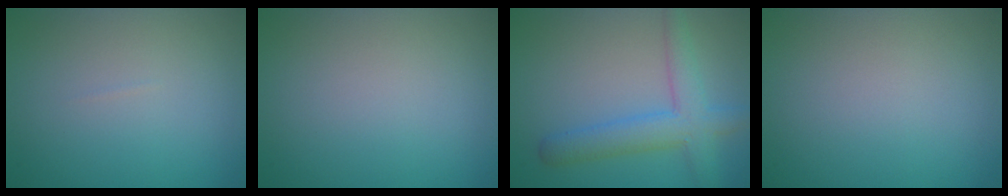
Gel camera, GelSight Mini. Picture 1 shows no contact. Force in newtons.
{"total": 0.0}
{"total": 4.5, "press": 4.5, "slide": 0.1}
{"total": 0.0}